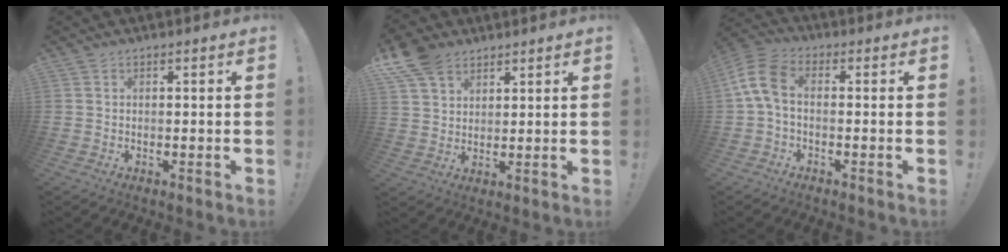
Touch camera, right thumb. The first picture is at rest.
{"total": 8.9, "force": [6.0, 5.6, 3.4], "torque": [-0.065, -0.029, 0.120]}
{"total": 9.0, "force": [0.8, 5.4, 7.1], "torque": [-0.152, 0.006, 0.021]}